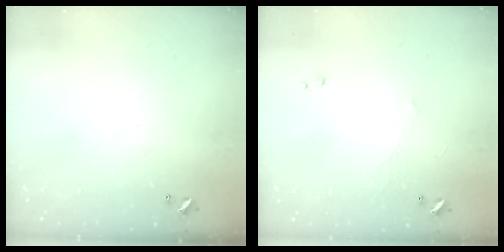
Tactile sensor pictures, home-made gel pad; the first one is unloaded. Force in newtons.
{"total": 0.0}